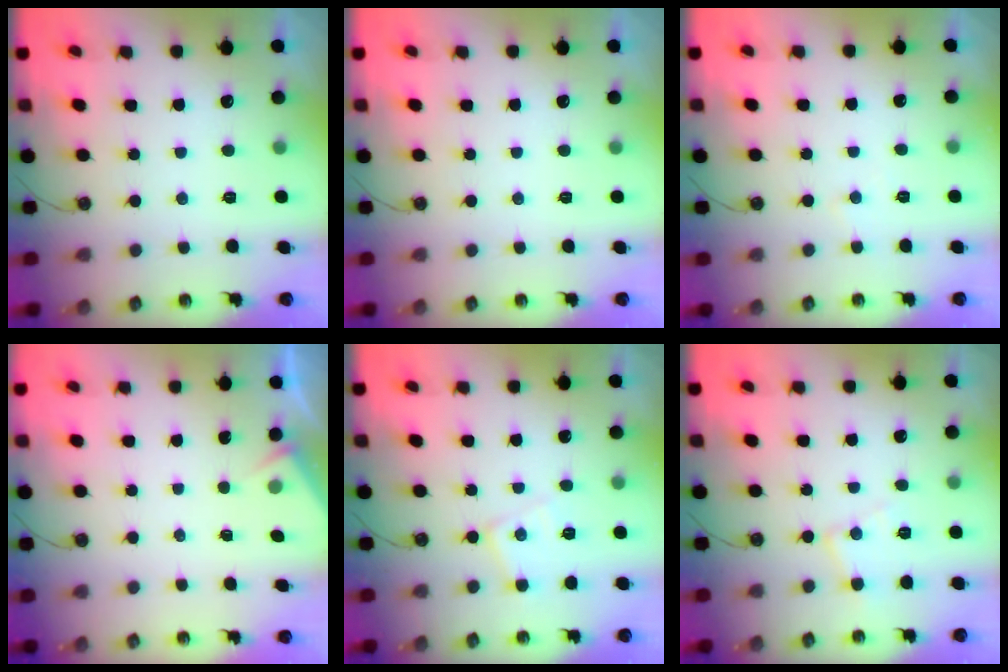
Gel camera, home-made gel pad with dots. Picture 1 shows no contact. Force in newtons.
{"total": 0.0}
{"total": 3.3, "press": 3.3, "slide": 0.5}
{"total": 2.9, "press": 2.9, "slide": 0.4}
{"total": 8.4, "press": 8.4, "slide": 0.6}
{"total": 7.9, "press": 7.9, "slide": 0.6}